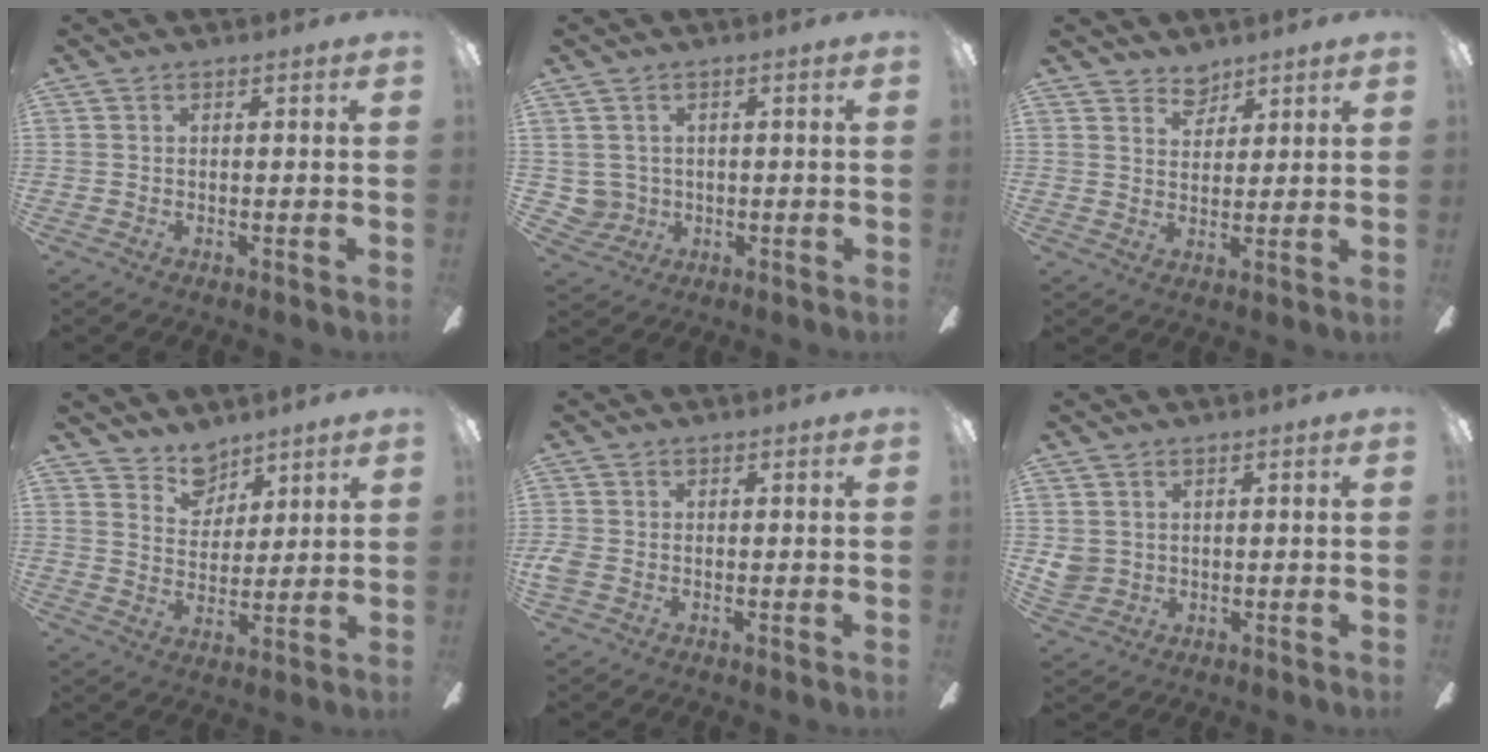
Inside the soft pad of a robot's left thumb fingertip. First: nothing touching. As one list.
[{"total": 3.9, "force": [1.2, 3.7, 0.3], "torque": [-0.026, 0.002, 0.024]}, {"total": 4.8, "force": [4.2, 2.4, 0.3], "torque": [-0.004, -0.023, 0.077]}, {"total": 7.3, "force": [6.0, 4.1, 0.5], "torque": [-0.014, -0.039, 0.114]}, {"total": 2.4, "force": [-0.5, 1.8, 1.5], "torque": [-0.039, 0.001, -0.013]}, {"total": 3.7, "force": [1.3, 3.5, 0.6], "torque": [-0.011, 0.004, 0.027]}]